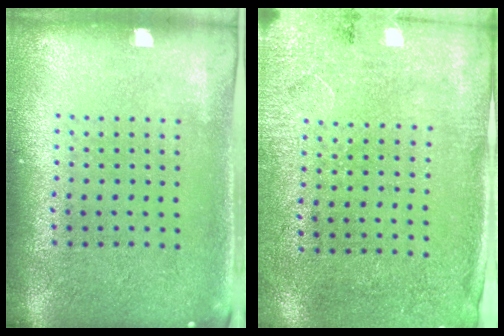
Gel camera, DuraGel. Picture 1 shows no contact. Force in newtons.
{"total": 2.6, "press": 2.2, "slide": 1.5}